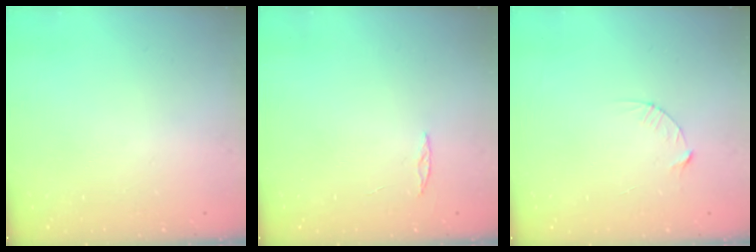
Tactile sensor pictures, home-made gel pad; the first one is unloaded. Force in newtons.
{"total": 2.0, "press": 2.0, "slide": 0.2}
{"total": 3.7, "press": 3.7, "slide": 0.4}